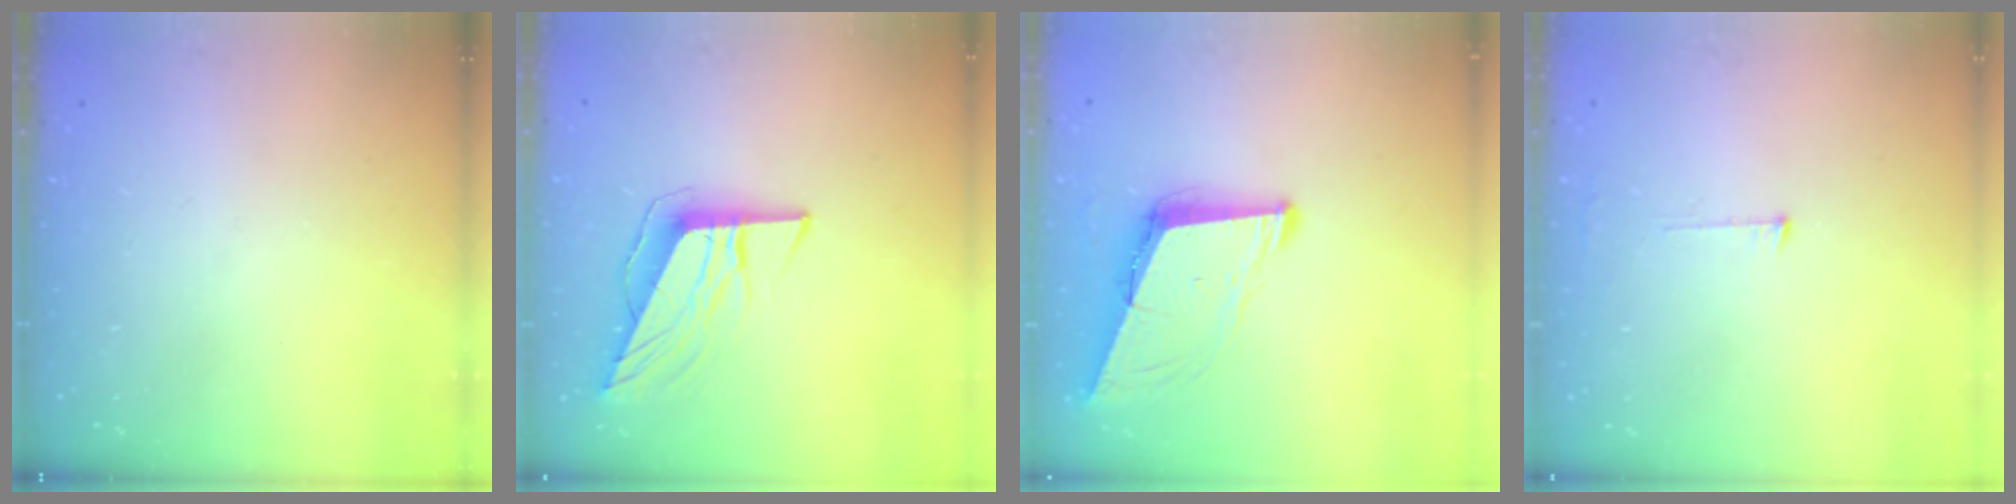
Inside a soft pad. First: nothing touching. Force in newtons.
{"total": 9.3, "press": 9.2, "slide": 1.6}
{"total": 8.6, "press": 7.8, "slide": 3.6}
{"total": 4.0, "press": 4.0, "slide": 0.2}